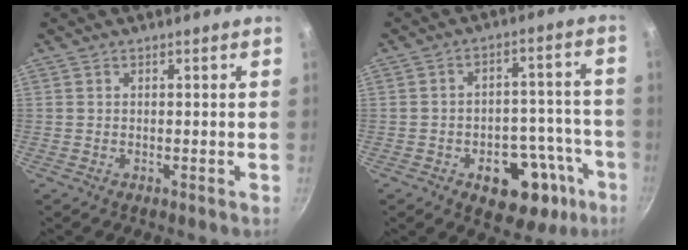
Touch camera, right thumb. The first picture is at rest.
{"total": 16.2, "force": [-7.3, 10.0, 10.5], "torque": [-0.074, 0.050, -0.087]}